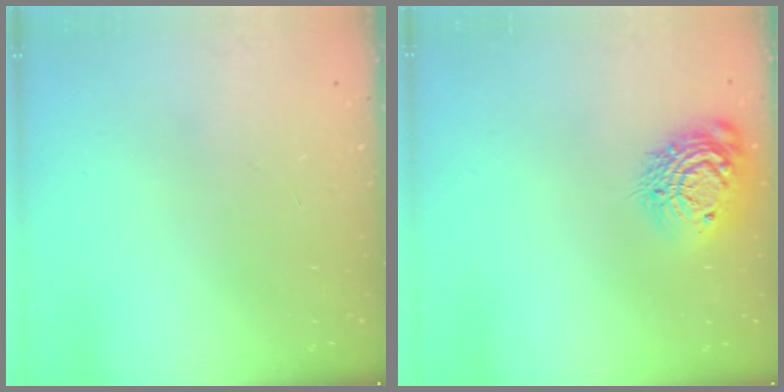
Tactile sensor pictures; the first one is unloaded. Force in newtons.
{"total": 13.7, "press": 13.7, "slide": 1.0}